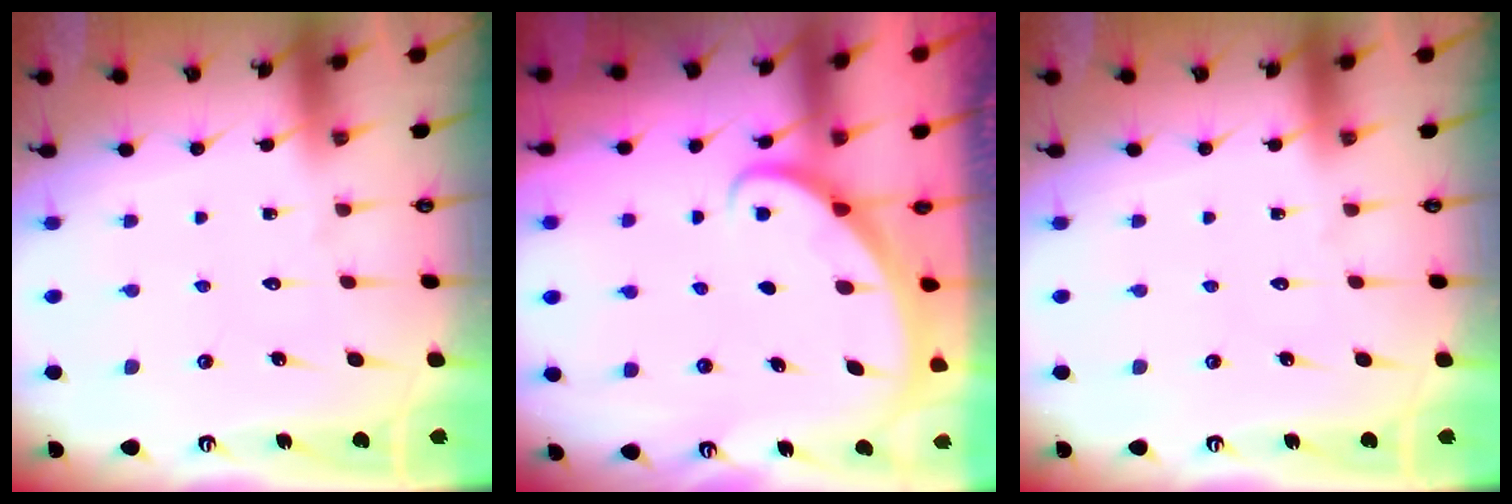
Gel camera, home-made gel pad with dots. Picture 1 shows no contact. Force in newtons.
{"total": 2.3, "press": 2.3, "slide": 0.1}
{"total": 0.0}